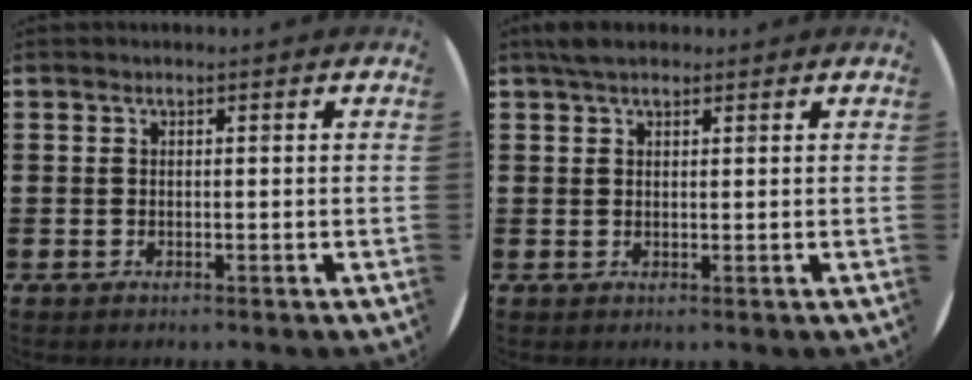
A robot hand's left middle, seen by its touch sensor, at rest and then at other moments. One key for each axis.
{"total": 2.4, "fx": 2.0, "fy": 1.0, "fz": 1.0, "tx": -0.015, "ty": 0.005, "tz": 0.035}